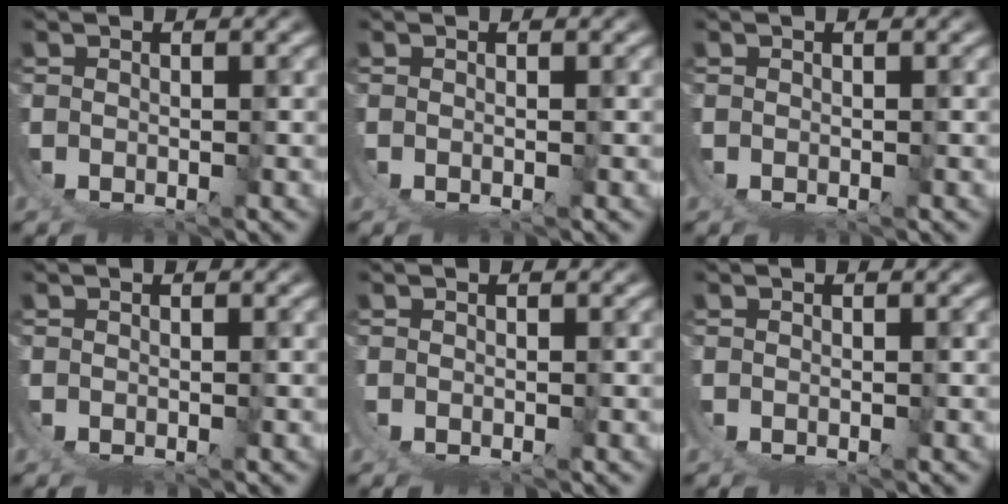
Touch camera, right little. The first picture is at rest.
{"total": 0.9, "force": [0.3, -0.8, 0.0], "torque": [0.007, 0.004, 0.005]}
{"total": 0.0}
{"total": 0.0}
{"total": 0.9, "force": [0.4, -0.8, -0.2], "torque": [0.013, 0.007, 0.005]}
{"total": 0.6, "force": [0.2, -0.5, -0.1], "torque": [0.007, 0.003, 0.003]}